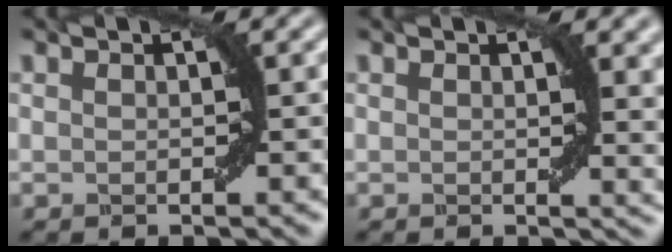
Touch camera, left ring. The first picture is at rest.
{"total": 3.8, "force": [1.1, 1.2, 3.4], "torque": [-0.031, -0.003, 0.018]}